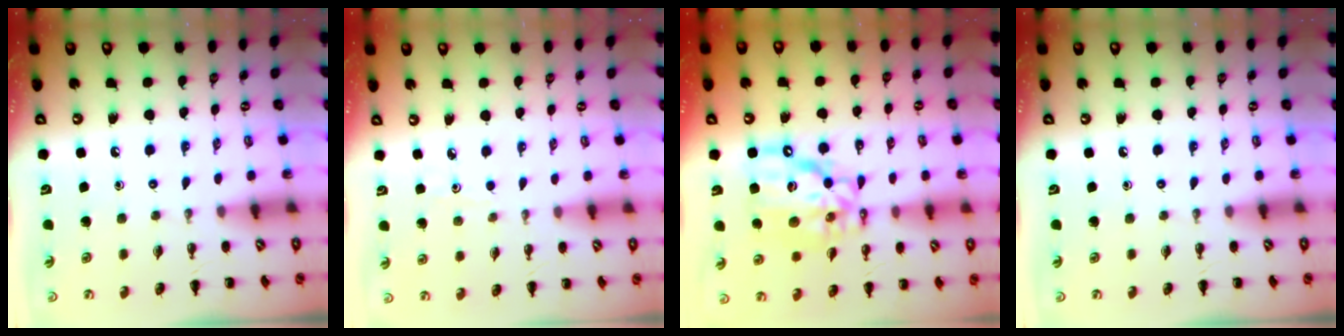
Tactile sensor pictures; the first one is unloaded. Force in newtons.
{"total": 2.5, "press": 2.4, "slide": 0.8}
{"total": 12.6, "press": 12.2, "slide": 3.4}
{"total": 0.0}